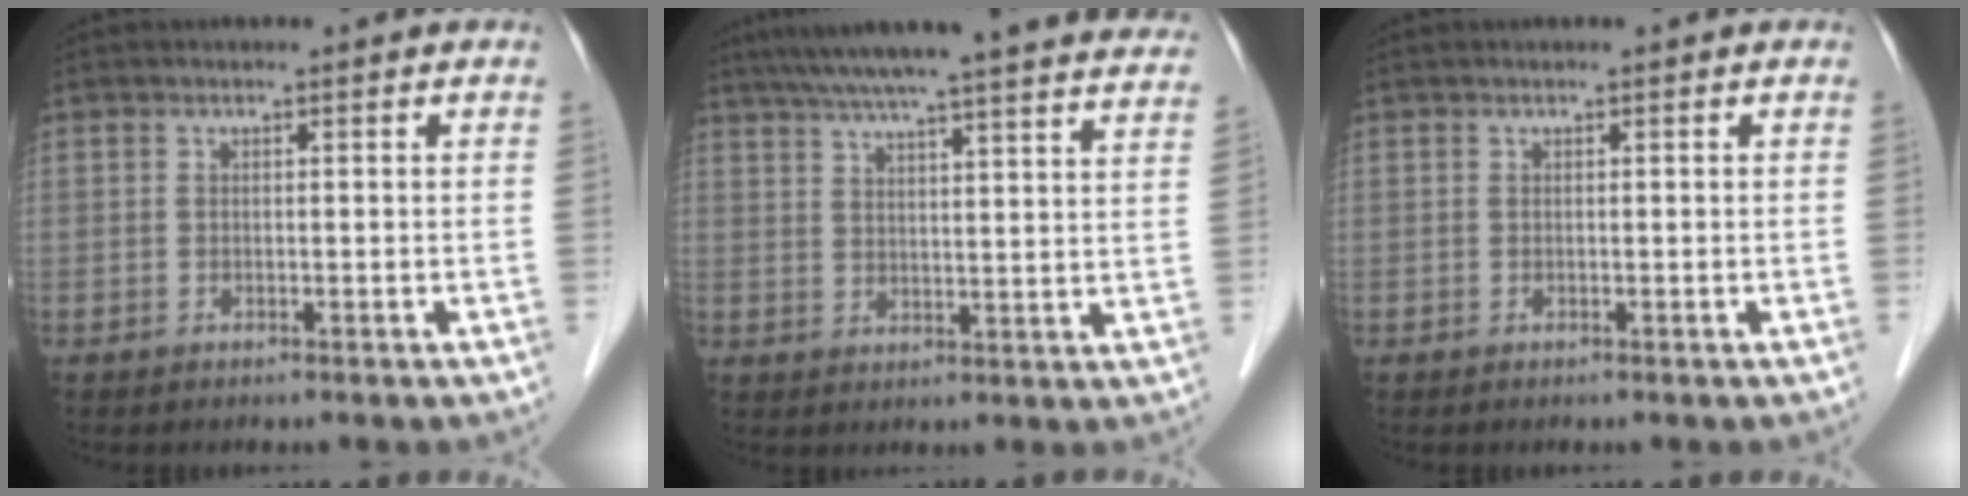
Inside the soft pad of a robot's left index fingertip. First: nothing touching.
{"total": 28.6, "force": [25.8, 1.1, 12.4], "torque": [-0.199, -0.020, 0.321]}
{"total": 0.0}